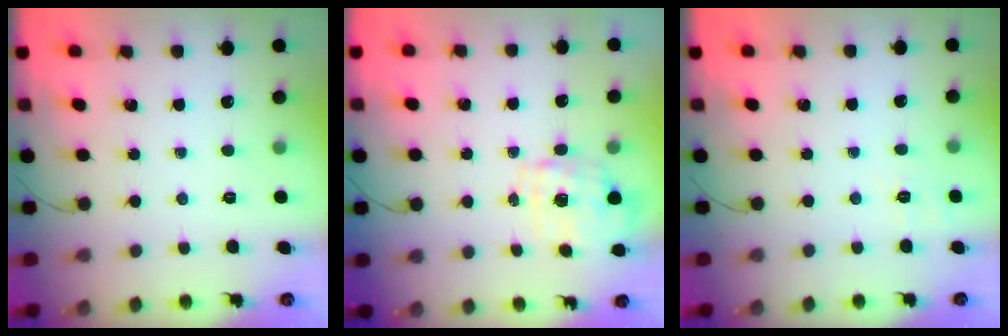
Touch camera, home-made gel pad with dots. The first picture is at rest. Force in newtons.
{"total": 1.5, "press": 1.5, "slide": 0.5}
{"total": 2.0, "press": 0.4, "slide": 1.9}